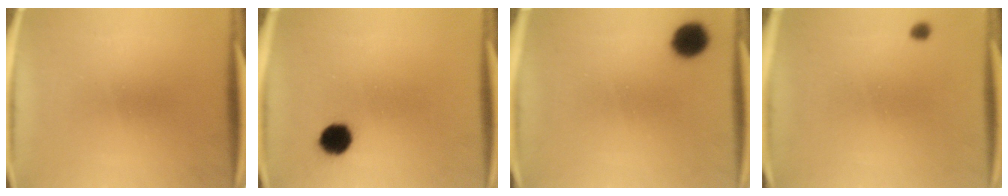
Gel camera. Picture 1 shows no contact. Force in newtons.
{"total": 5.6}
{"total": 6.9}
{"total": 0.9}